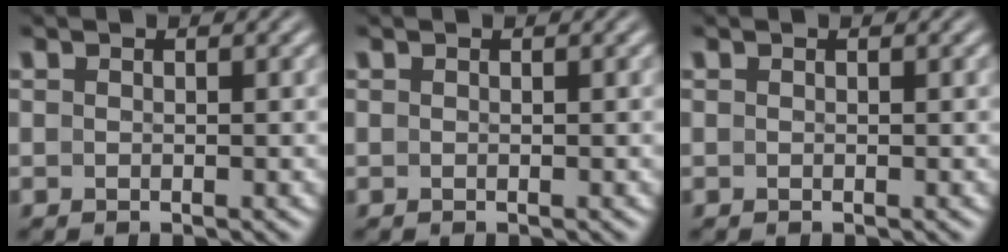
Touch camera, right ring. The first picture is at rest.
{"total": 0.0}
{"total": 0.0}